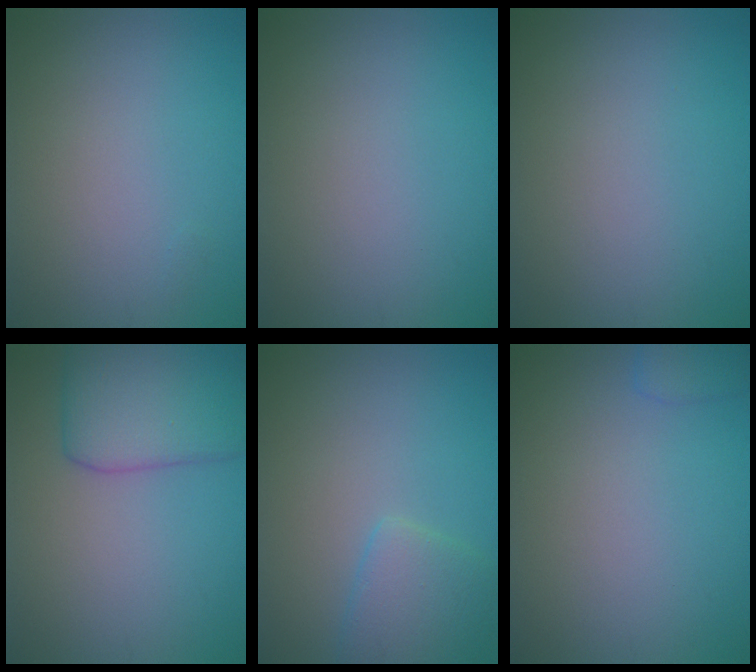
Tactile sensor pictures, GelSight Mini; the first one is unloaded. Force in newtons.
{"total": 0.0}
{"total": 0.0}
{"total": 6.0, "press": 6.0, "slide": 0.3}
{"total": 3.0, "press": 3.0, "slide": 0.3}
{"total": 1.5, "press": 1.5, "slide": 0.1}